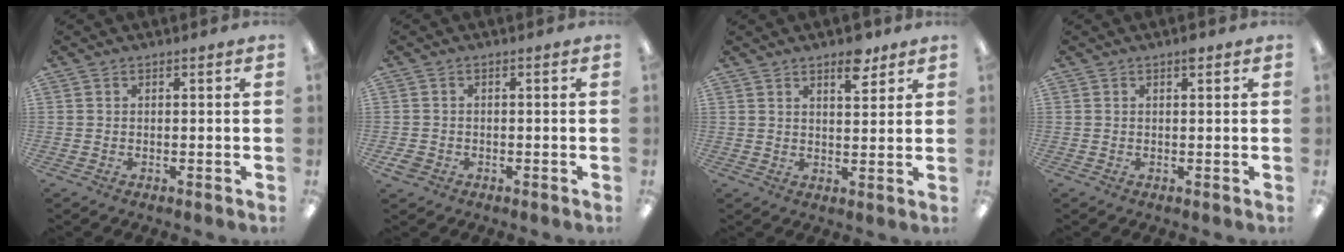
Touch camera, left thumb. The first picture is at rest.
{"total": 2.0, "force": [-0.8, 1.6, 0.8], "torque": [-0.011, 0.003, -0.014]}
{"total": 6.3, "force": [4.6, 2.7, 3.5], "torque": [-0.031, -0.028, 0.074]}
{"total": 1.3, "force": [0.9, 0.4, 0.9], "torque": [-0.005, -0.005, 0.012]}